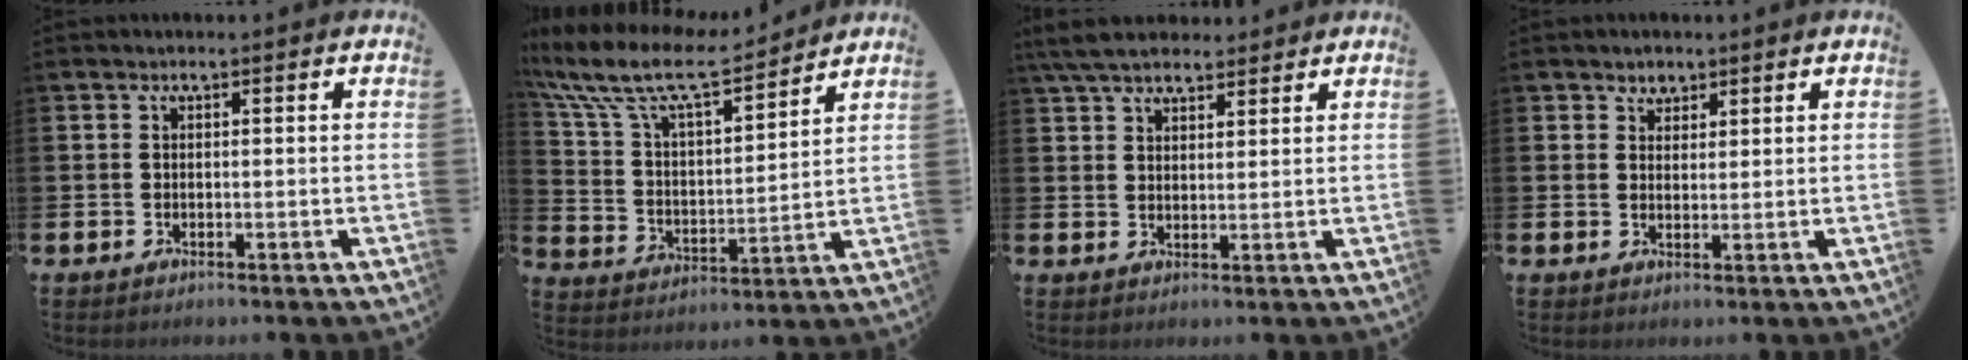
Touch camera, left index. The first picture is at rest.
{"total": 10.9, "force": [9.3, 3.2, 4.7], "torque": [-0.140, -0.051, 0.161]}
{"total": 6.1, "force": [5.5, 1.8, 1.8], "torque": [-0.060, -0.009, 0.104]}
{"total": 2.3, "force": [1.9, 1.4, -0.1], "torque": [0.003, 0.000, 0.033]}